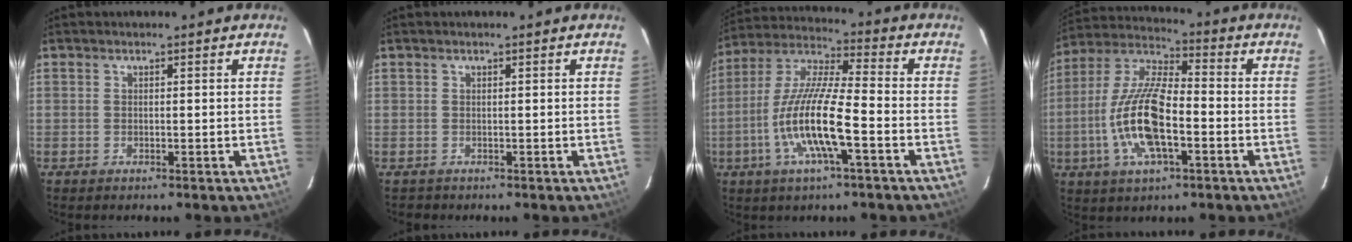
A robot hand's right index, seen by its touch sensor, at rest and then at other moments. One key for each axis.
{"total": 0.6, "fx": -0.2, "fy": 0.6, "fz": -0.1, "tx": 0.000, "ty": 0.003, "tz": 0.001}
{"total": 14.3, "fx": -4.9, "fy": 2.1, "fz": 13.2, "tx": -0.269, "ty": -0.005, "tz": -0.099}
{"total": 15.6, "fx": -4.4, "fy": 5.6, "fz": 13.9, "tx": -0.290, "ty": -0.003, "tz": -0.087}